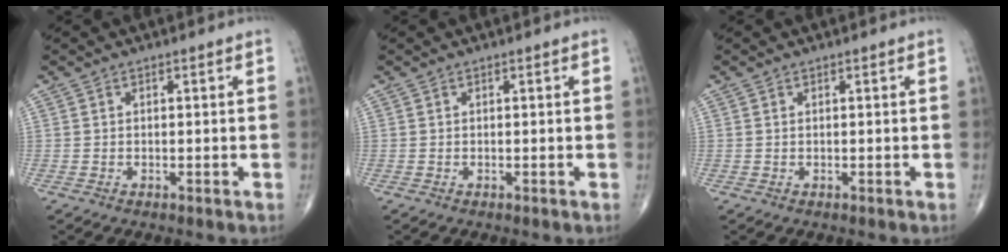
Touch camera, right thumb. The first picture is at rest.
{"total": 0.0}
{"total": 0.0}